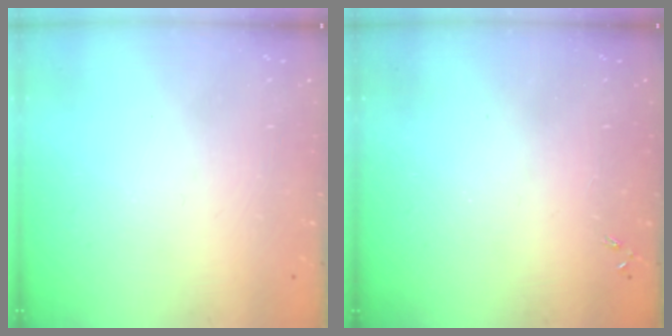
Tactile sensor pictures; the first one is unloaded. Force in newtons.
{"total": 0.0}